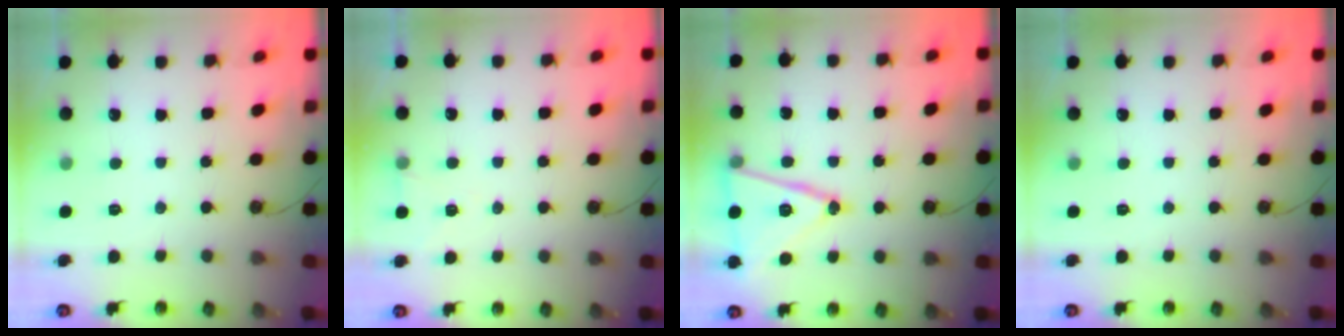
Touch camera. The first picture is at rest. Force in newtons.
{"total": 4.8, "press": 2.5, "slide": 4.1}
{"total": 17.0, "press": 16.6, "slide": 3.4}
{"total": 0.0}